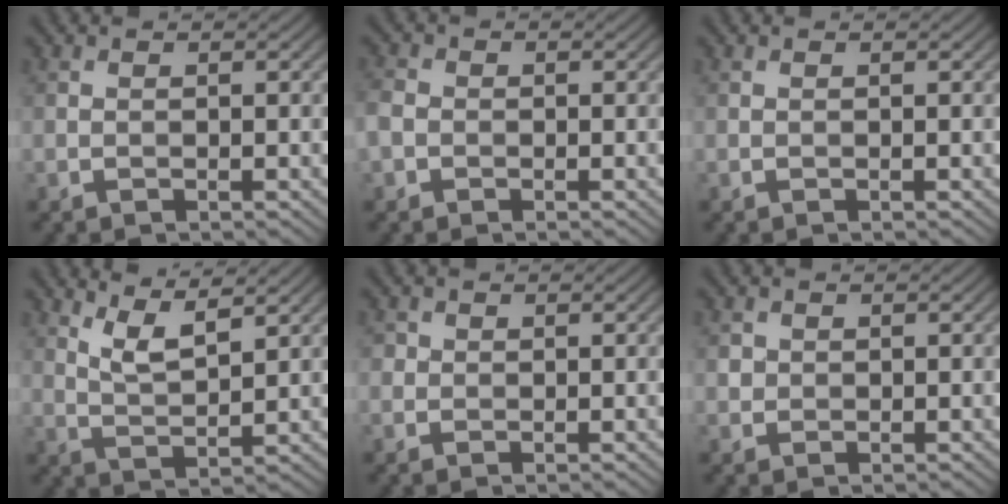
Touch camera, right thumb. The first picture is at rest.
{"total": 2.7, "force": [-0.8, 2.3, 1.2], "torque": [-0.033, 0.000, -0.024]}
{"total": 0.0}
{"total": 4.7, "force": [3.3, 1.0, 3.2], "torque": [-0.073, -0.003, 0.070]}
{"total": 1.2, "force": [0.2, 1.2, 0.2], "torque": [0.000, -0.002, -0.002]}
{"total": 1.2, "force": [0.2, 1.2, 0.2], "torque": [-0.004, -0.004, 0.000]}